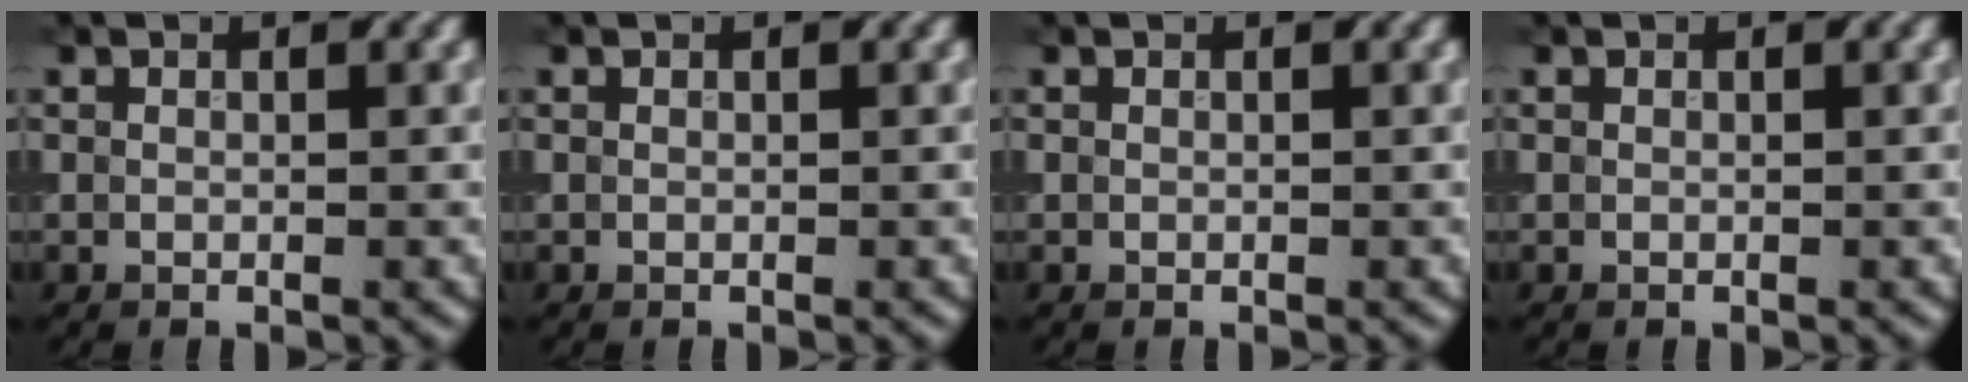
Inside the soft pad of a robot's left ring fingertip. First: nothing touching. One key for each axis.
{"total": 0.0}
{"total": 0.0}
{"total": 0.0}